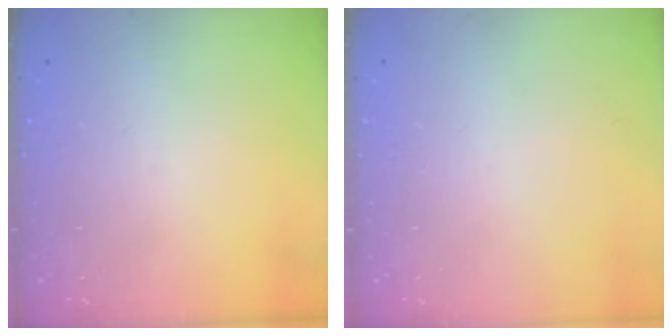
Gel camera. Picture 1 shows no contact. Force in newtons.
{"total": 0.0}